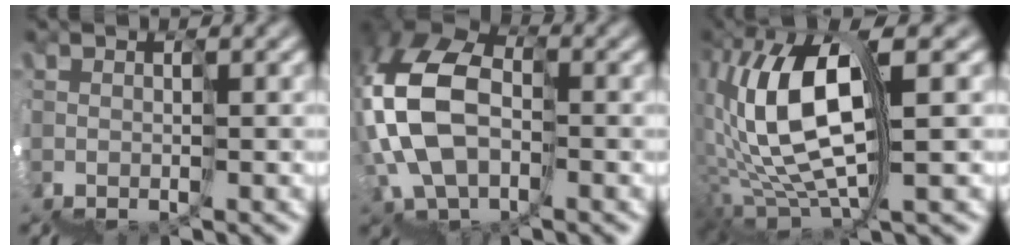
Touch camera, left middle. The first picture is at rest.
{"total": 8.1, "force": [1.4, 5.8, 5.5], "torque": [-0.147, 0.045, 0.001]}
{"total": 8.6, "force": [2.8, 2.7, 7.6], "torque": [-0.172, 0.034, 0.040]}